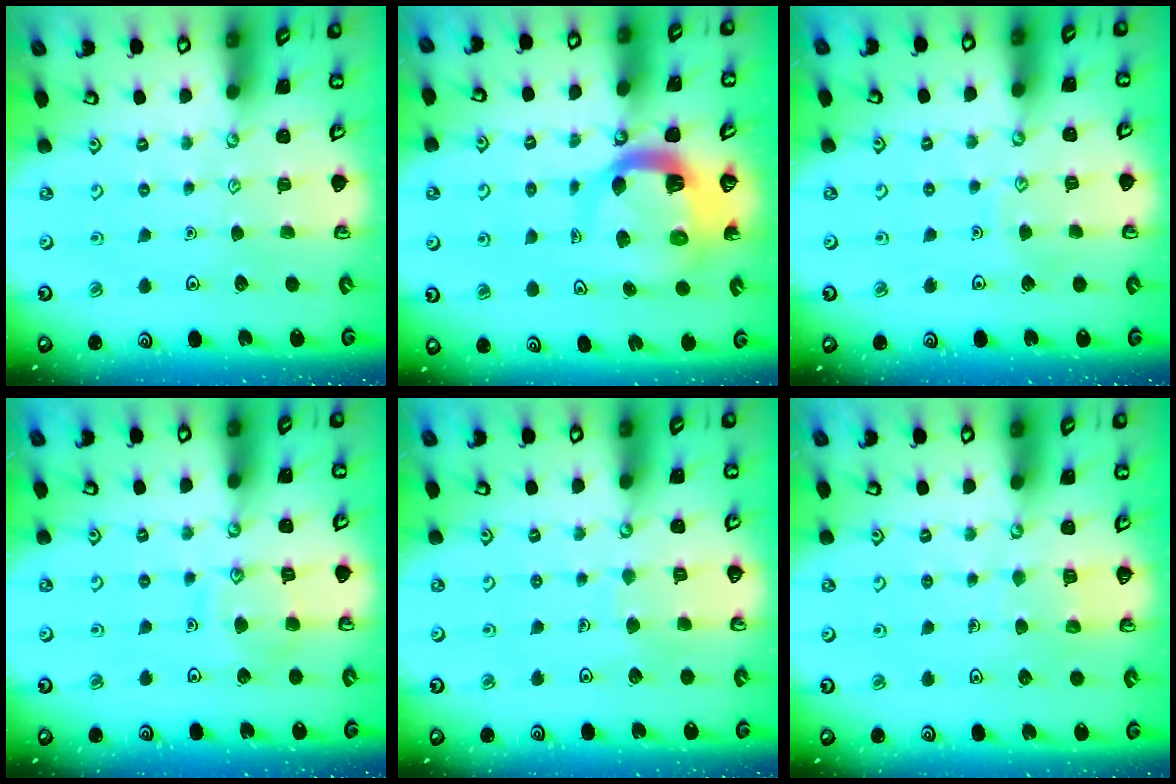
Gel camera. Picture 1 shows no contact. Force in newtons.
{"total": 10.0, "press": 9.9, "slide": 1.3}
{"total": 3.7, "press": 3.7, "slide": 0.3}
{"total": 10.2, "press": 10.1, "slide": 0.9}
{"total": 5.2, "press": 5.2, "slide": 0.4}
{"total": 4.4, "press": 4.4, "slide": 0.3}